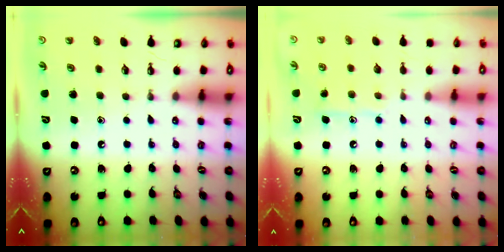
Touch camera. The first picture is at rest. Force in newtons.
{"total": 8.1, "press": 8.0, "slide": 0.5}